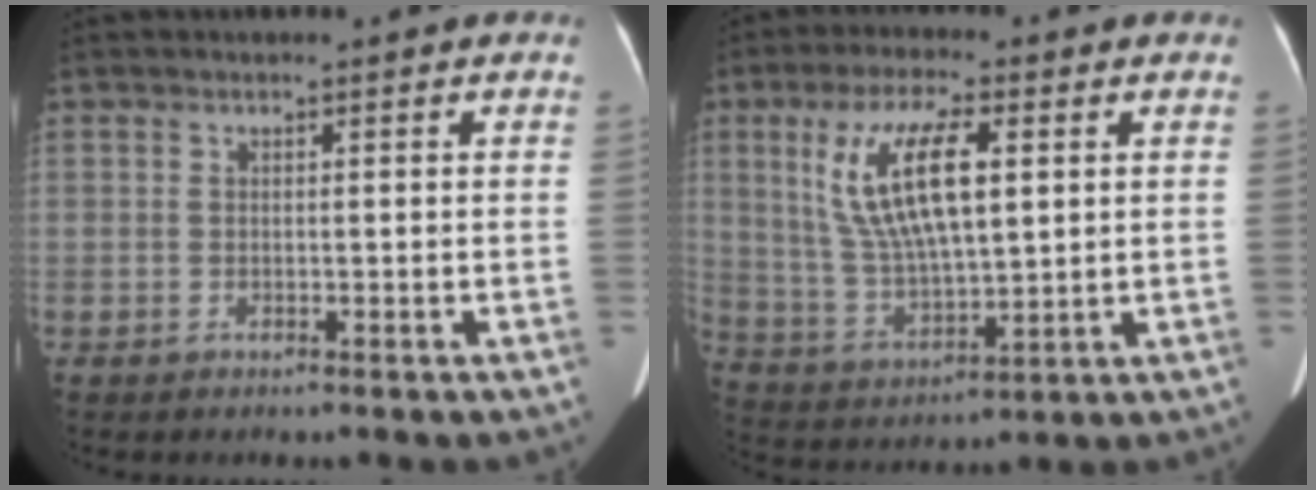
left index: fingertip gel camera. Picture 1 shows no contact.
{"total": 12.8, "force": [3.5, 3.6, 11.8], "torque": [-0.243, 0.002, 0.070]}